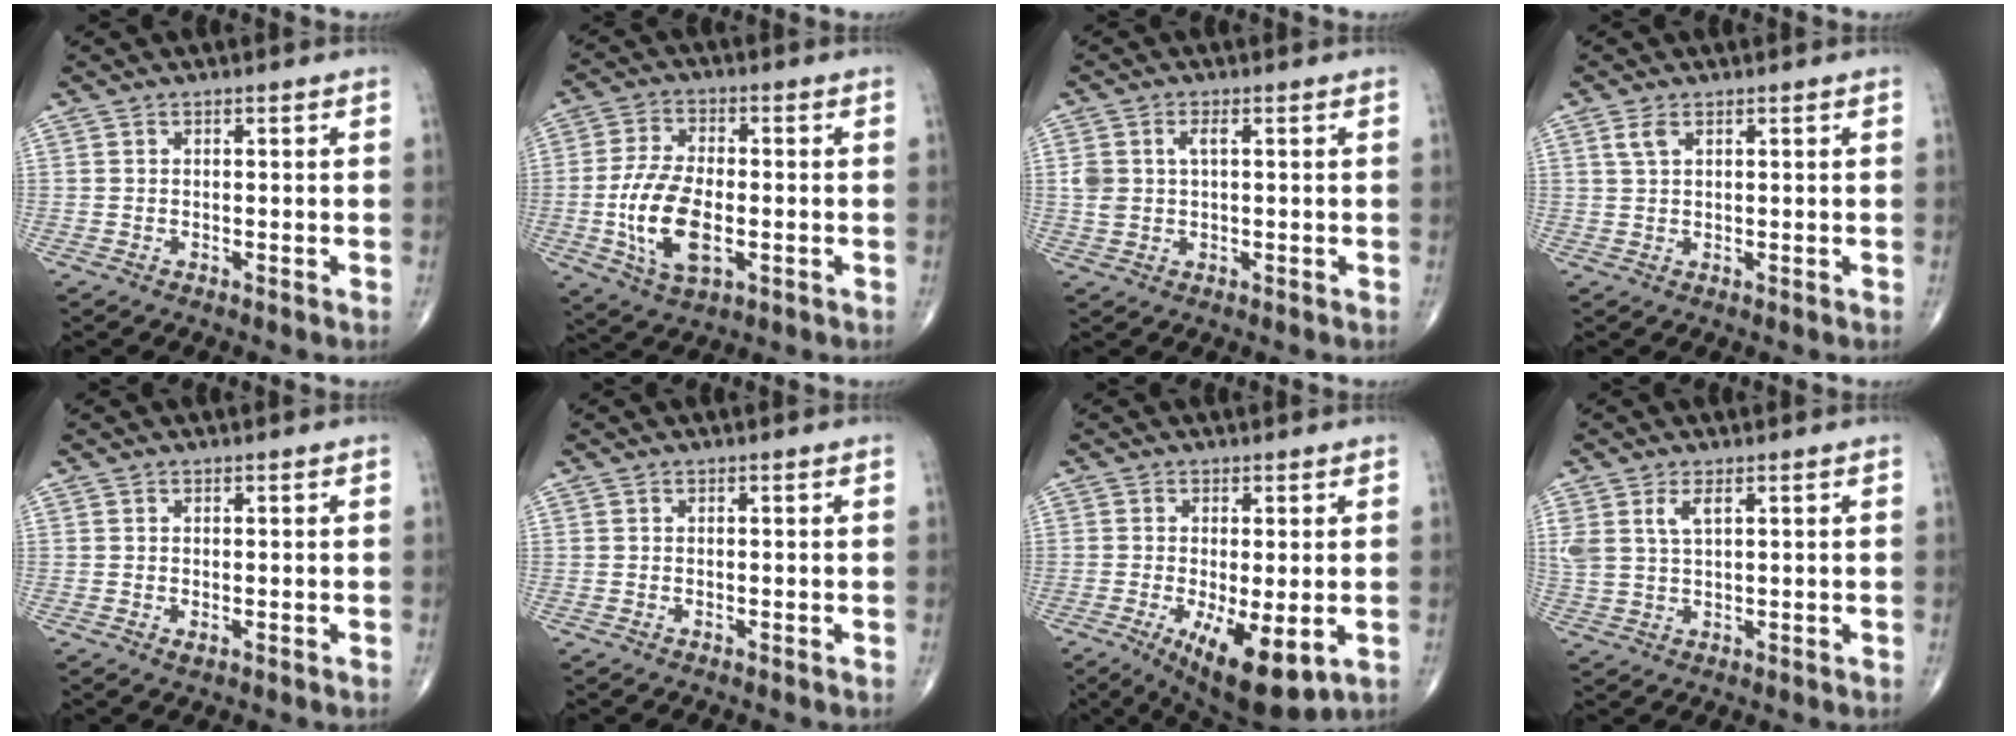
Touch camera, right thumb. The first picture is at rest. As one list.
[{"total": 12.8, "force": [-2.4, 6.5, 10.8], "torque": [-0.209, 0.002, -0.041]}, {"total": 4.0, "force": [0.9, 2.2, 3.2], "torque": [-0.078, 0.007, 0.019]}, {"total": 2.2, "force": [1.1, 1.0, 1.5], "torque": [-0.035, 0.006, 0.027]}, {"total": 0.9, "force": [-0.2, 0.5, 0.7], "torque": [-0.011, -0.003, -0.003]}, {"total": 0.0}, {"total": 11.9, "force": [-3.8, 4.2, 10.4], "torque": [-0.160, -0.022, -0.046]}, {"total": 4.8, "force": [2.1, 2.2, 3.7], "torque": [-0.084, 0.000, 0.049]}]